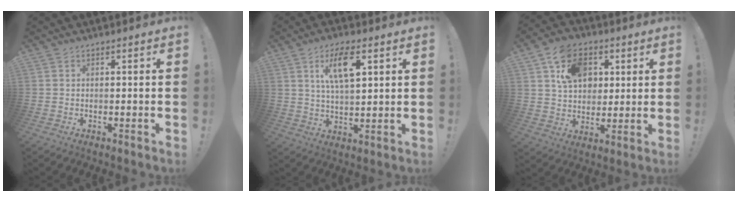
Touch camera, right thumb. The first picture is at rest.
{"total": 10.5, "force": [4.6, 4.1, 8.5], "torque": [-0.140, -0.004, 0.077]}
{"total": 15.1, "force": [6.0, 11.6, 7.7], "torque": [-0.110, -0.020, 0.119]}